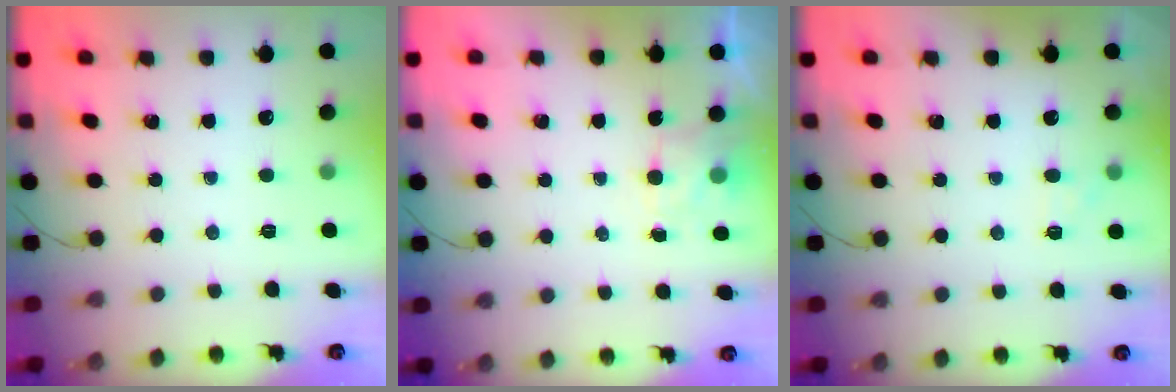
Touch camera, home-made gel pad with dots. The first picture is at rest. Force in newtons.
{"total": 2.5, "press": 2.1, "slide": 1.4}
{"total": 4.7, "press": 4.4, "slide": 1.5}